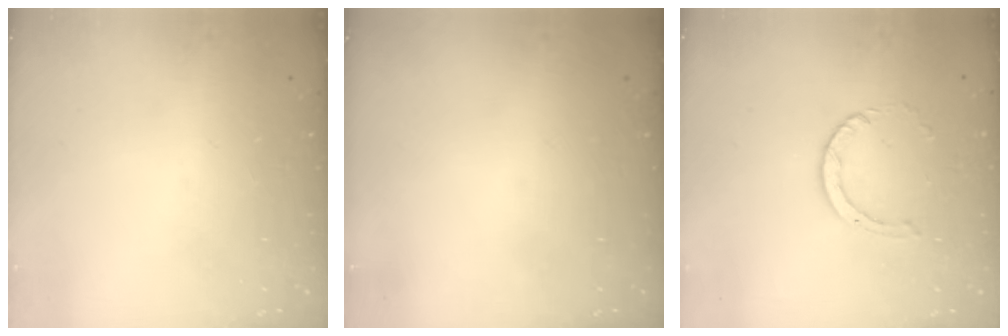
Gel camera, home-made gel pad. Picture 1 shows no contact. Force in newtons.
{"total": 0.0}
{"total": 4.1, "press": 4.1, "slide": 0.4}